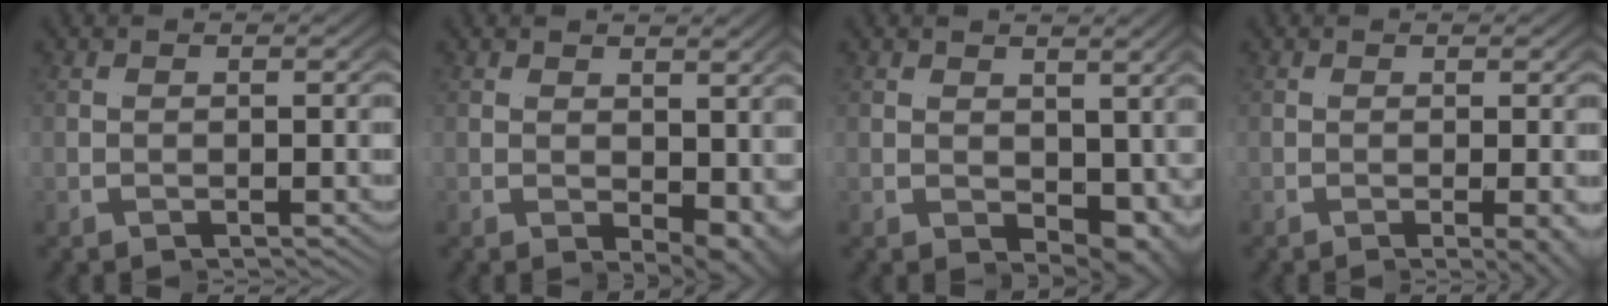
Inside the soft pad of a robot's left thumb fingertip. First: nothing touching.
{"total": 2.3, "force": [0.9, 0.6, 2.1], "torque": [-0.033, 0.005, 0.014]}
{"total": 4.3, "force": [0.7, 2.5, 3.4], "torque": [-0.051, -0.002, 0.013]}
{"total": 1.6, "force": [-0.2, -0.6, 1.4], "torque": [-0.022, 0.004, -0.010]}